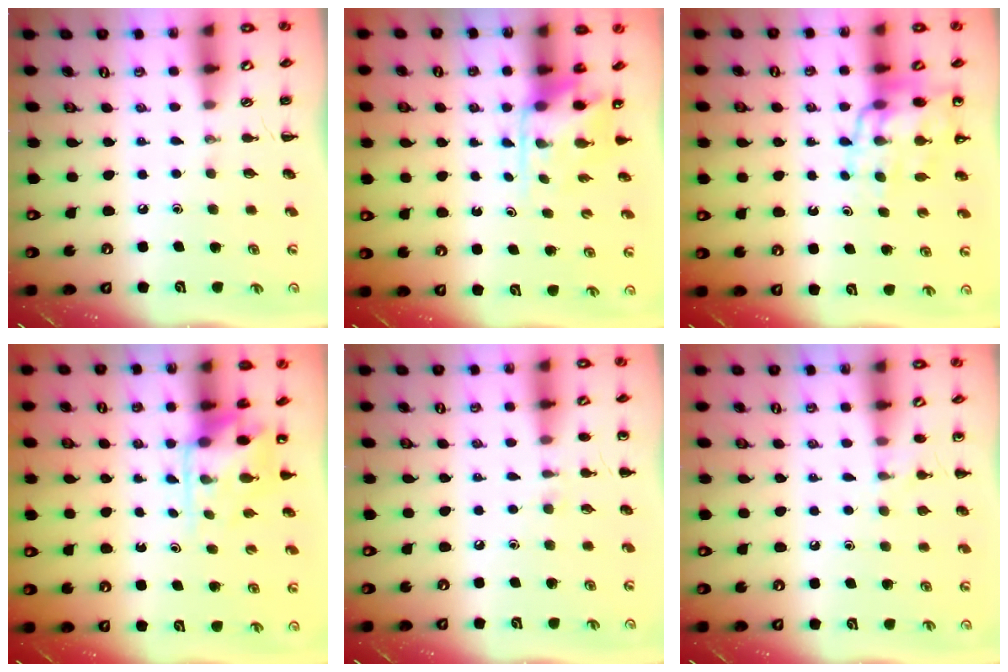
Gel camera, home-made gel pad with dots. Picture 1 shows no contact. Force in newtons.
{"total": 4.6, "press": 4.5, "slide": 0.4}
{"total": 14.5, "press": 14.0, "slide": 4.0}
{"total": 5.0, "press": 4.9, "slide": 1.0}
{"total": 5.6, "press": 5.3, "slide": 1.7}
{"total": 6.0, "press": 5.7, "slide": 1.8}